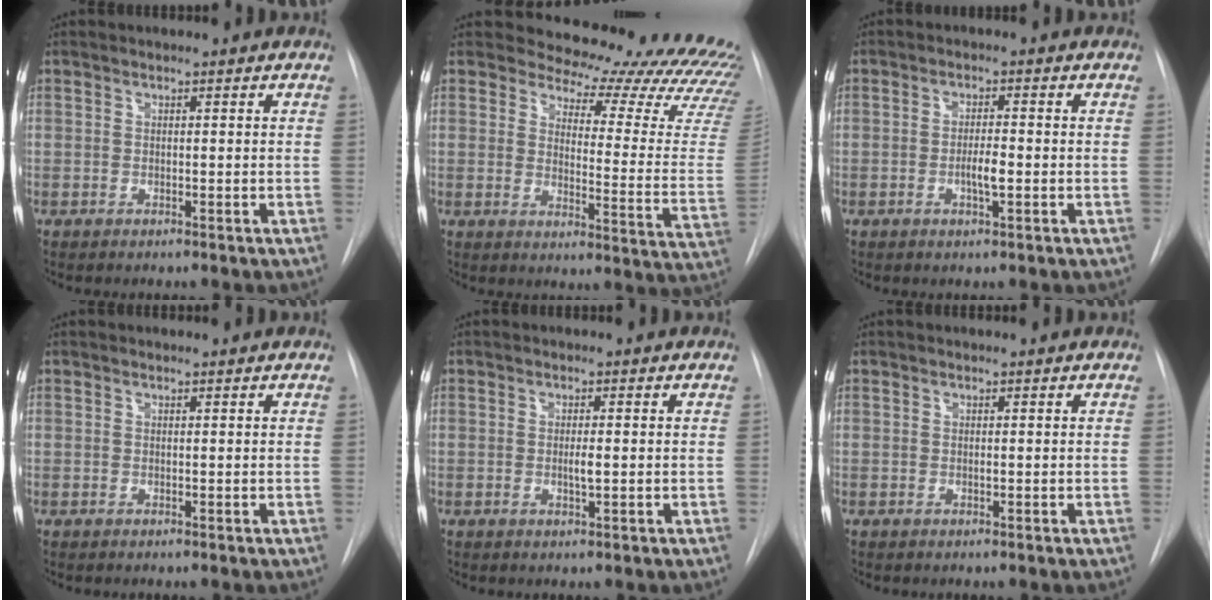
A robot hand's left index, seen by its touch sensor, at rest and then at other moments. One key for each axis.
{"total": 22.6, "fx": 21.6, "fy": 4.4, "fz": 4.9, "tx": -0.042, "ty": -0.147, "tz": 0.220}
{"total": 3.0, "fx": -1.6, "fy": 0.3, "fz": 2.5, "tx": -0.045, "ty": -0.006, "tz": -0.025}
{"total": 0.0}
{"total": 1.7, "fx": -1.0, "fy": 0.1, "fz": 1.4, "tx": -0.027, "ty": -0.008, "tz": -0.014}
{"total": 0.8, "fx": -0.8, "fy": -0.1, "fz": 0.0, "tx": -0.003, "ty": -0.006, "tz": -0.012}